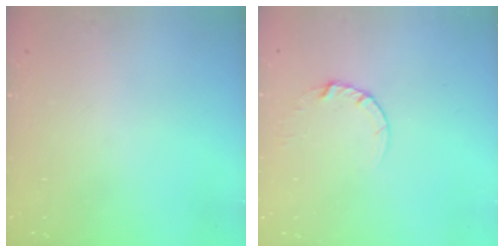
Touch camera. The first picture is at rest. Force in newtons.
{"total": 2.7, "press": 2.7, "slide": 0.2}